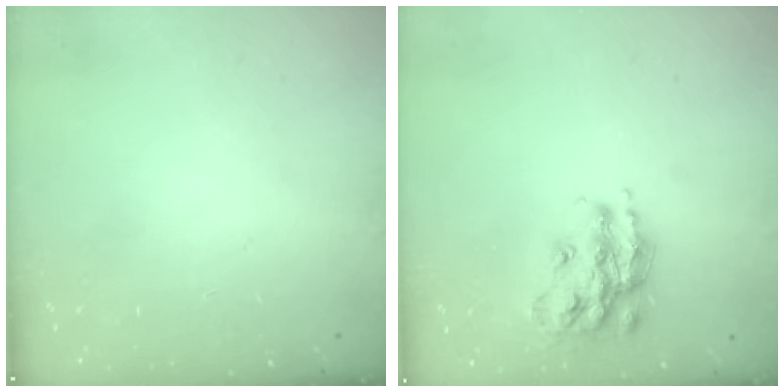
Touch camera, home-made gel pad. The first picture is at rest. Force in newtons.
{"total": 14.9, "press": 14.8, "slide": 0.8}